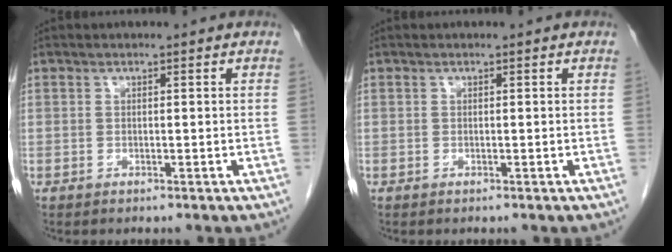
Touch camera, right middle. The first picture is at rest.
{"total": 0.0}